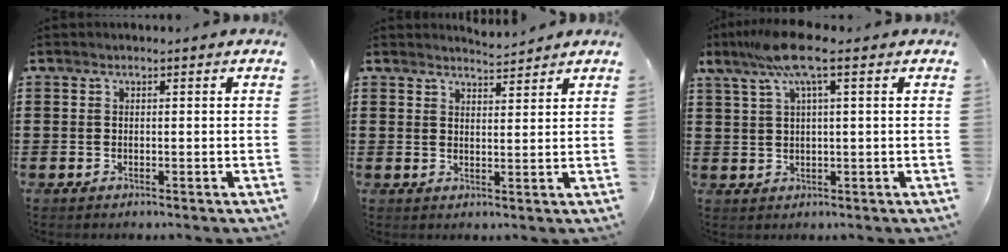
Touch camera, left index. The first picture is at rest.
{"total": 3.2, "force": [3.2, 0.0, 0.4], "torque": [-0.015, -0.010, 0.059]}
{"total": 8.0, "force": [3.9, 0.7, 7.0], "torque": [-0.149, 0.001, 0.066]}